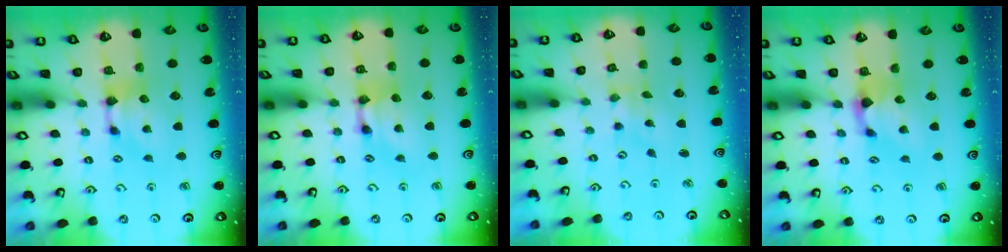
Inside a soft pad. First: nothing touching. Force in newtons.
{"total": 2.1, "press": 2.1, "slide": 0.2}
{"total": 4.4, "press": 4.3, "slide": 0.9}
{"total": 1.3, "press": 0.4, "slide": 1.2}